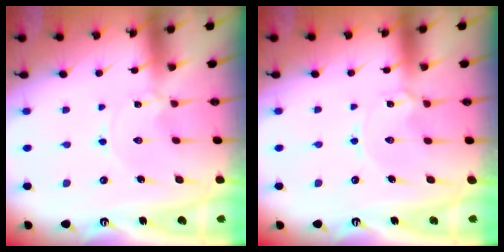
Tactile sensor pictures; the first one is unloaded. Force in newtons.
{"total": 2.4, "press": 2.4, "slide": 0.1}